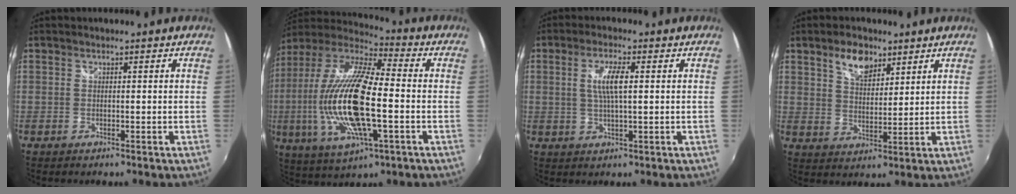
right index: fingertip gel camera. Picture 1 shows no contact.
{"total": 22.5, "force": [-2.8, 6.9, 21.2], "torque": [-0.408, -0.018, -0.058]}
{"total": 5.4, "force": [0.9, 1.0, 5.2], "torque": [-0.098, 0.000, 0.017]}
{"total": 6.7, "force": [4.2, 3.5, 3.8], "torque": [-0.059, 0.007, 0.076]}